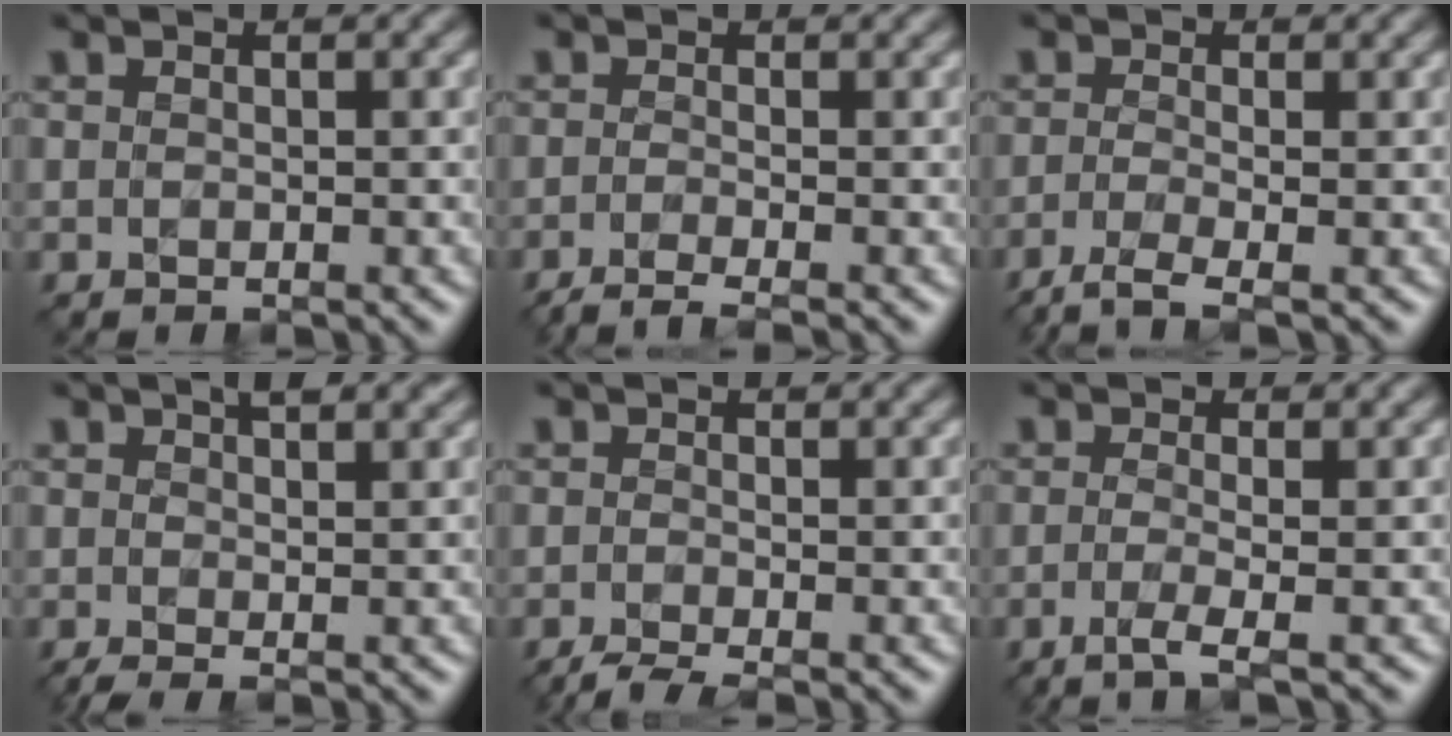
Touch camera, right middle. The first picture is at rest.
{"total": 2.4, "force": [-1.5, 0.6, 1.8], "torque": [-0.024, 0.000, -0.039]}
{"total": 2.6, "force": [-1.4, 0.7, 2.0], "torque": [-0.042, -0.002, -0.042]}
{"total": 3.5, "force": [1.0, 1.1, 3.2], "torque": [-0.038, 0.010, 0.008]}
{"total": 2.1, "force": [-1.2, 0.5, 1.6], "torque": [-0.027, 0.002, -0.033]}
{"total": 2.2, "force": [-0.6, 0.5, 2.0], "torque": [-0.037, -0.001, -0.023]}